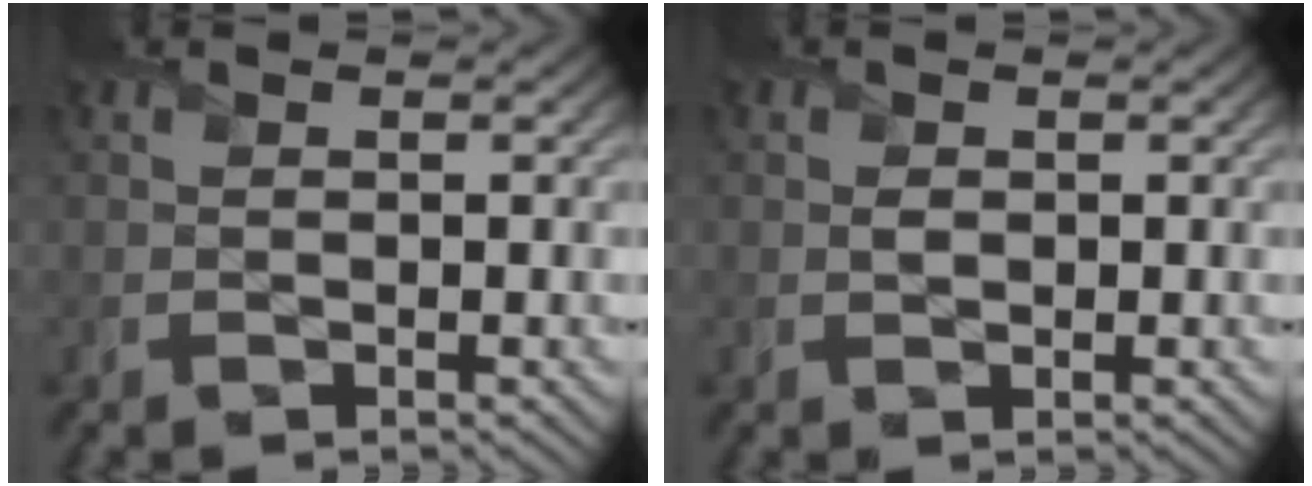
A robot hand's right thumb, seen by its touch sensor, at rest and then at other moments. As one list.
[{"total": 0.6, "force": [0.3, 0.5, 0.0], "torque": [0.003, 0.000, 0.005]}]